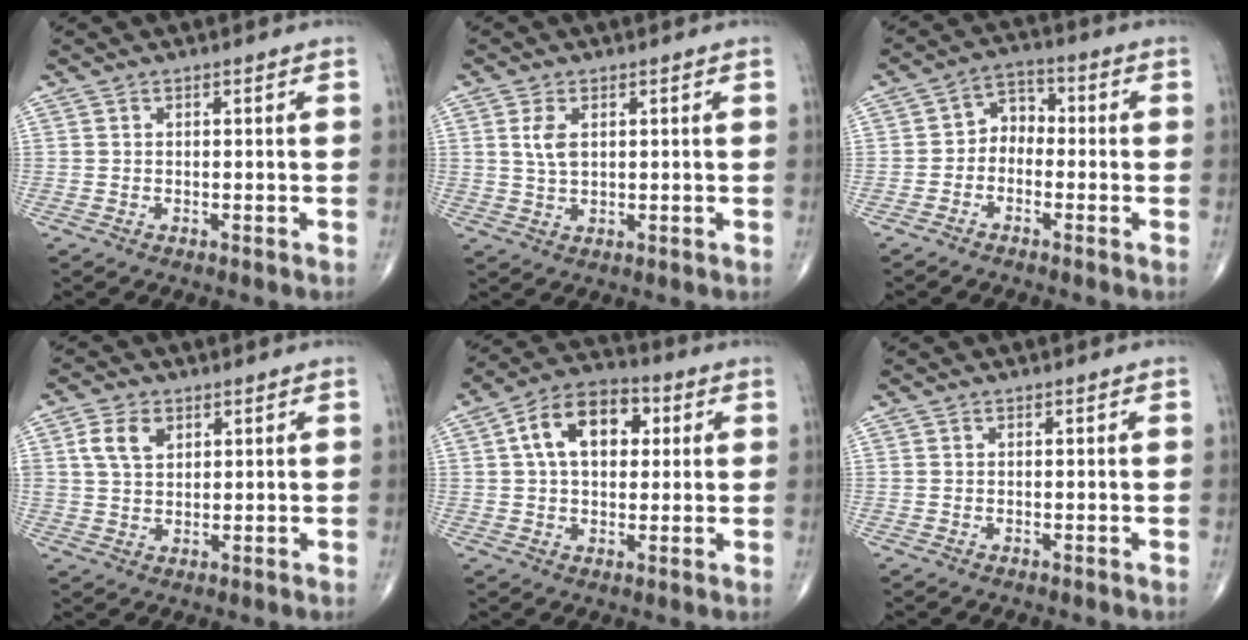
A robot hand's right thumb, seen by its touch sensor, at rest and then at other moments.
{"total": 3.9, "force": [1.1, 2.2, 3.1], "torque": [-0.061, -0.004, 0.023]}
{"total": 4.9, "force": [-1.3, 3.8, 2.9], "torque": [-0.024, 0.029, -0.041]}
{"total": 5.7, "force": [2.3, 3.9, 3.6], "torque": [-0.058, -0.004, 0.042]}
{"total": 12.7, "force": [2.9, 8.1, 9.4], "torque": [-0.134, 0.019, 0.039]}
{"total": 0.0}